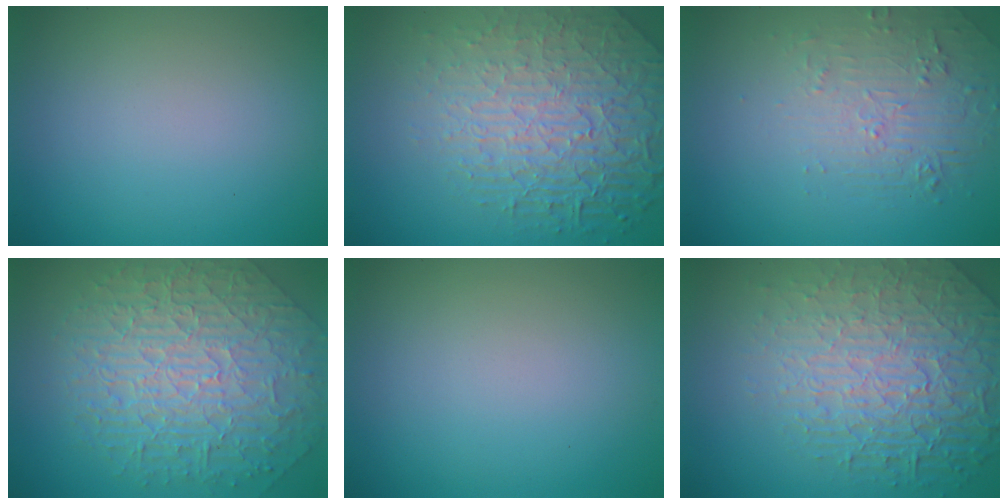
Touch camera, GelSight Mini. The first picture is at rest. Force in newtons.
{"total": 8.9, "press": 6.0, "slide": 6.5}
{"total": 2.2, "press": 1.3, "slide": 1.8}
{"total": 9.9, "press": 6.6, "slide": 7.3}
{"total": 0.0}
{"total": 8.0, "press": 5.9, "slide": 5.3}